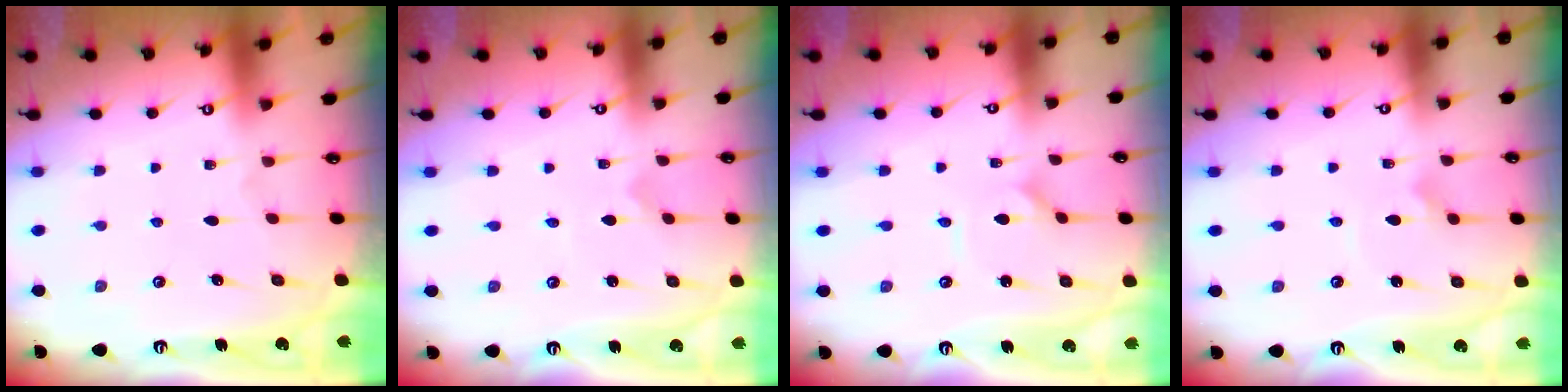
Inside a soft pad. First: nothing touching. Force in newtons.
{"total": 0.0}
{"total": 1.1, "press": 1.1, "slide": 0.0}
{"total": 2.7, "press": 2.7, "slide": 0.2}